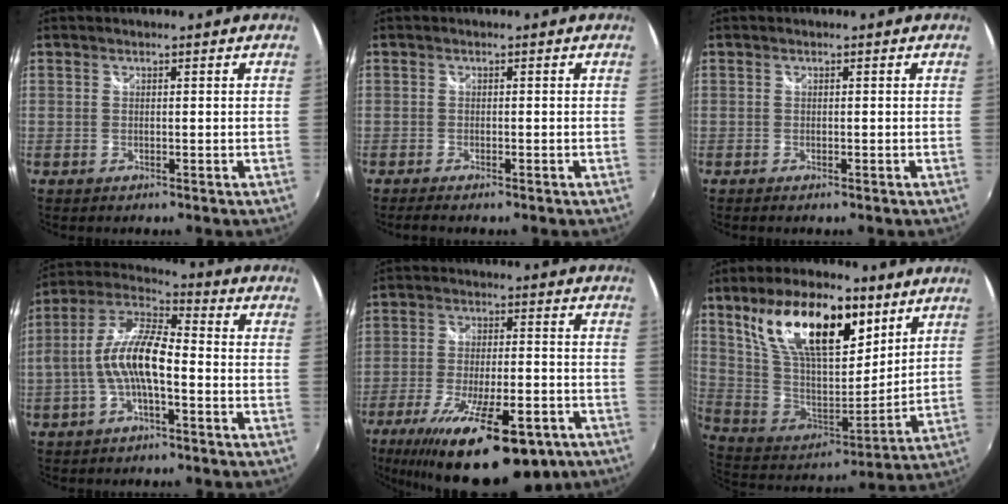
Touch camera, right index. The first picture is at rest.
{"total": 2.7, "force": [-2.2, 0.5, 1.4], "torque": [-0.031, -0.013, -0.039]}
{"total": 0.8, "force": [-0.7, 0.3, 0.4], "torque": [-0.010, -0.004, -0.011]}
{"total": 11.5, "force": [-2.5, 3.6, 10.6], "torque": [-0.222, 0.013, -0.049]}
{"total": 23.2, "force": [-15.2, 7.4, 15.9], "torque": [-0.281, -0.051, -0.226]}
{"total": 23.9, "force": [12.3, 11.1, 17.3], "torque": [-0.322, 0.024, 0.227]}